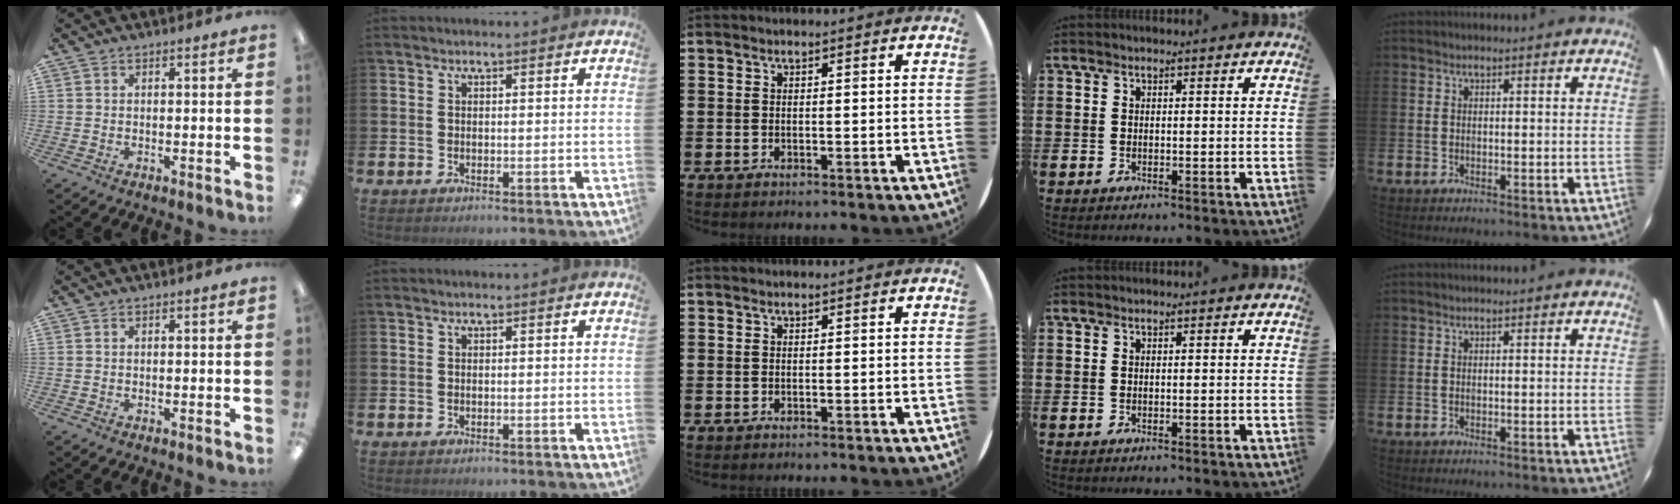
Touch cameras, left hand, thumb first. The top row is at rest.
{}